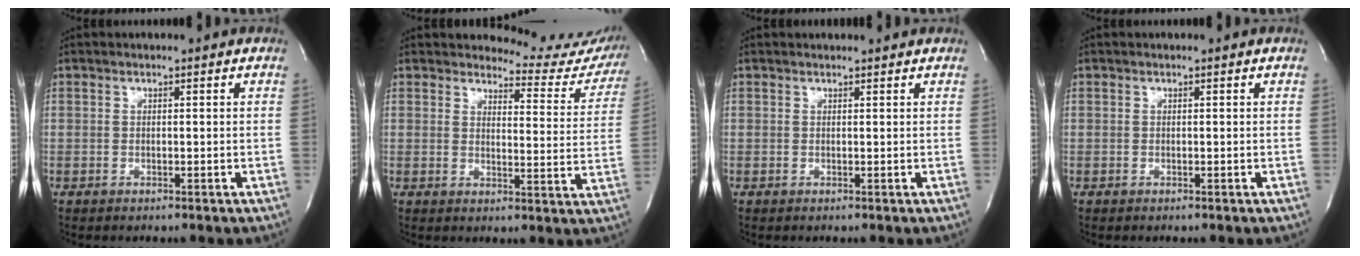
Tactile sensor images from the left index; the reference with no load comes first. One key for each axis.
{"total": 12.5, "fx": 12.3, "fy": 2.2, "fz": 0.3, "tx": 0.016, "ty": -0.081, "tz": 0.116}
{"total": 1.6, "fx": 1.5, "fy": 0.3, "fz": 0.1, "tx": -0.013, "ty": 0.009, "tz": 0.017}
{"total": 0.0}